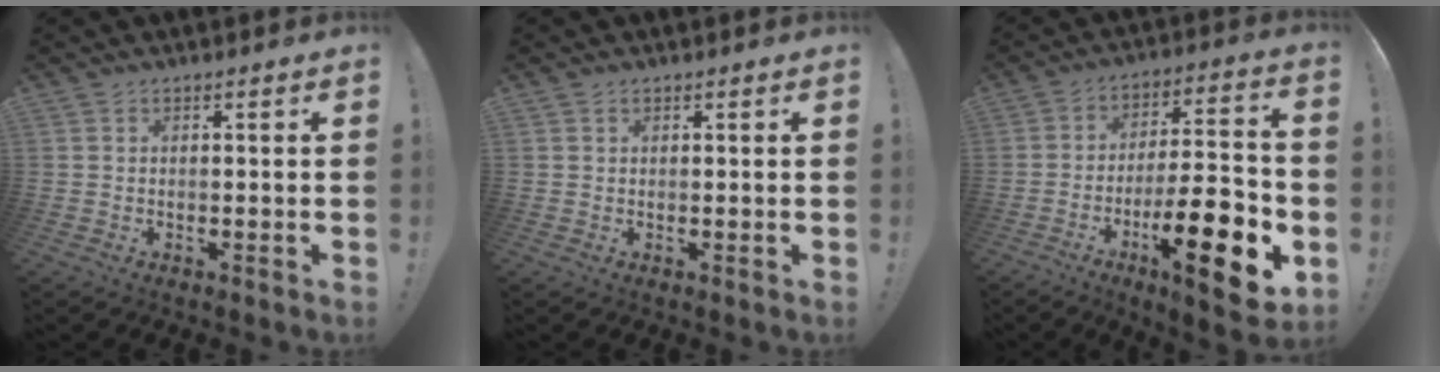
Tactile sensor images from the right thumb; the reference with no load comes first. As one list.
[{"total": 0.7, "force": [0.6, 0.3, 0.2], "torque": [0.000, -0.002, 0.010]}, {"total": 22.0, "force": [-8.5, 6.6, 19.2], "torque": [-0.290, 0.045, -0.128]}]